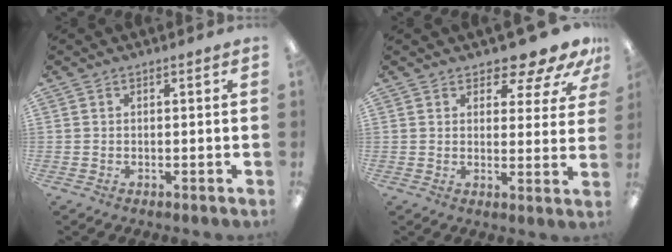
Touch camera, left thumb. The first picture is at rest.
{"total": 9.0, "force": [7.5, 3.1, 4.0], "torque": [-0.054, -0.054, 0.131]}